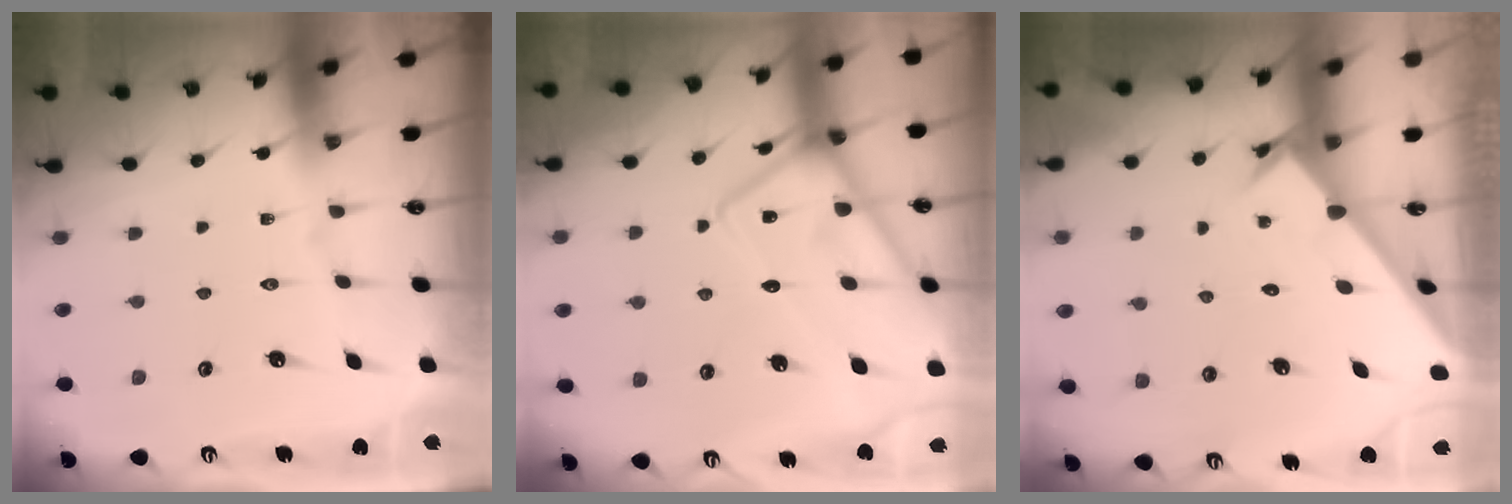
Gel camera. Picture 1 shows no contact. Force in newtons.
{"total": 16.2, "press": 16.2, "slide": 1.4}
{"total": 1.2, "press": 1.2, "slide": 0.1}